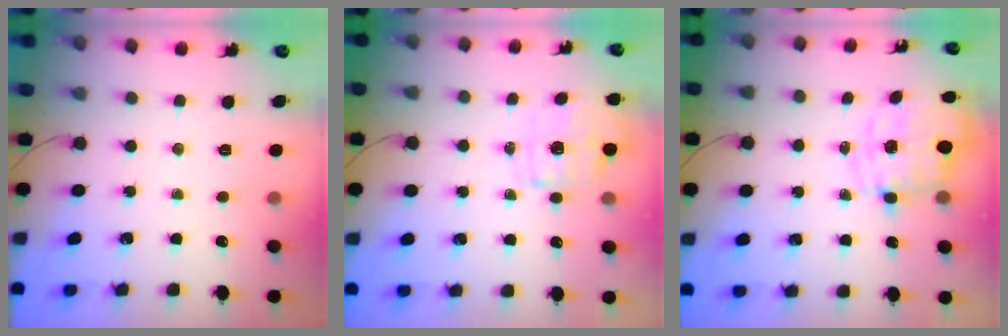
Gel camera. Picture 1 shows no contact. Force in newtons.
{"total": 1.9, "press": 1.8, "slide": 0.5}
{"total": 3.8, "press": 3.3, "slide": 1.8}